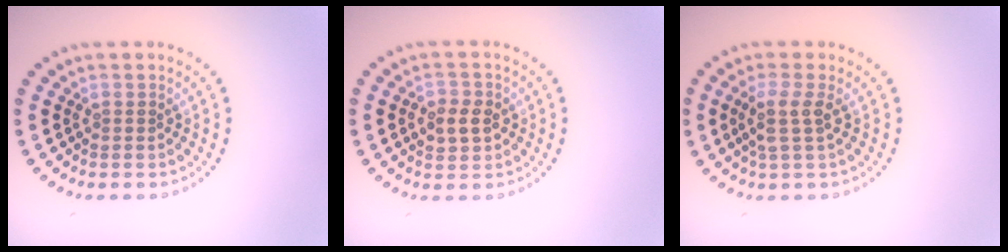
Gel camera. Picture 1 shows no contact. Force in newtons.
{"total": 2.6, "press": 2.5, "slide": 0.4}
{"total": 2.3, "press": 1.8, "slide": 1.5}